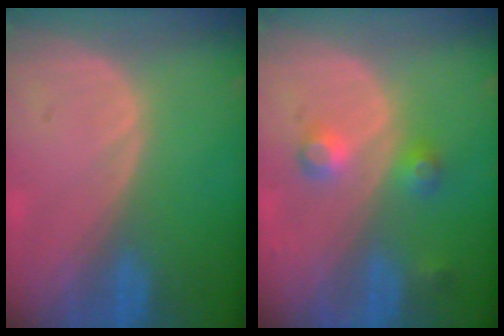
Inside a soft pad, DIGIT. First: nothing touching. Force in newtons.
{"total": 3.7, "press": 3.7, "slide": 0.4}